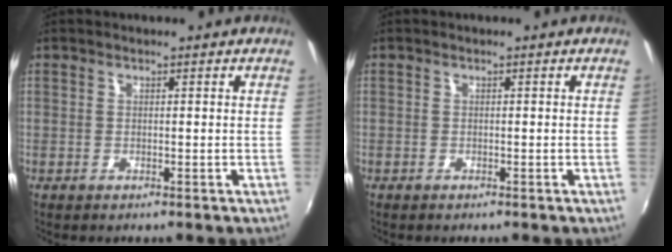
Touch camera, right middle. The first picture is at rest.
{"total": 0.0}